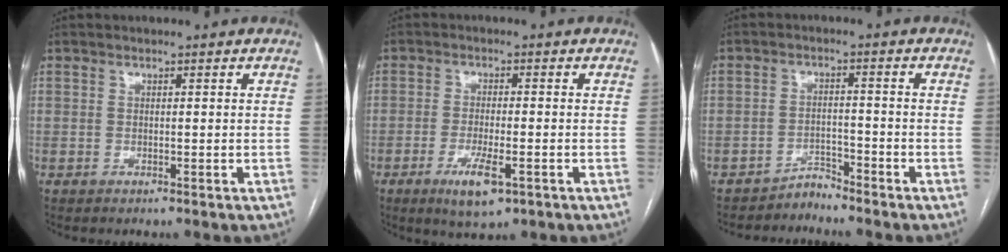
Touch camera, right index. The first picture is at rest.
{"total": 6.1, "force": [-2.9, 1.4, 5.2], "torque": [-0.098, -0.011, -0.044]}
{"total": 2.6, "force": [-2.5, 0.5, -0.6], "torque": [0.021, -0.003, -0.042]}